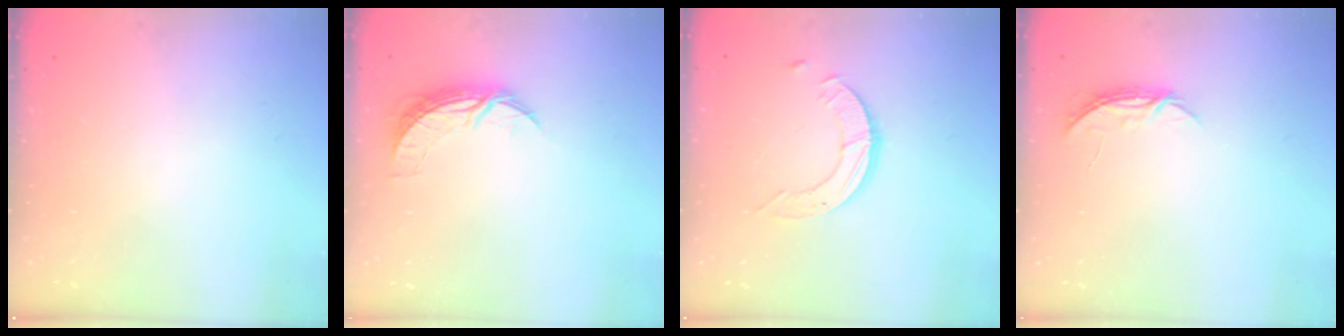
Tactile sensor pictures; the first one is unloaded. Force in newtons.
{"total": 7.4, "press": 7.4, "slide": 0.5}
{"total": 4.0, "press": 4.0, "slide": 0.2}
{"total": 4.0, "press": 4.0, "slide": 0.5}